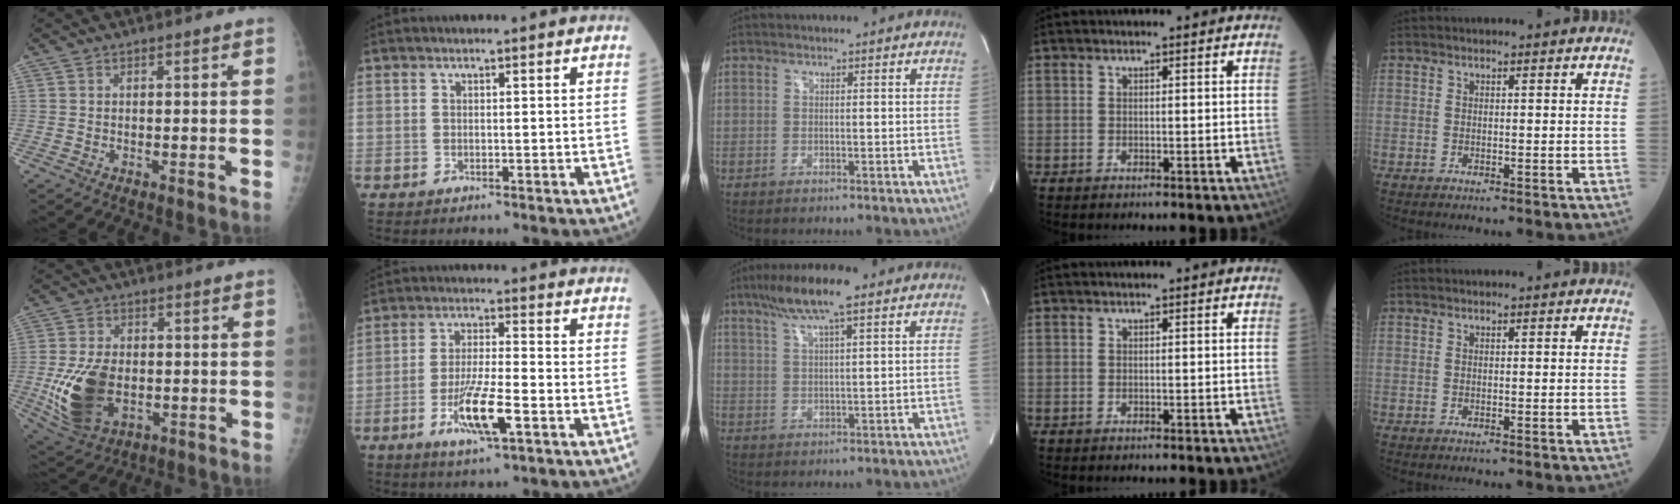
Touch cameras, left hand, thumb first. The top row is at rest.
{"thumb": {"total": 14.5, "force": [-2.5, 9.2, 10.9], "torque": [-0.198, -0.003, -0.029]}, "index": {"total": 8.7, "force": [-3.6, 1.1, 7.8], "torque": [-0.154, -0.012, -0.063]}, "middle": {"total": 9.0, "force": [5.9, 0.9, 6.8], "torque": [-0.127, 0.020, 0.101]}}